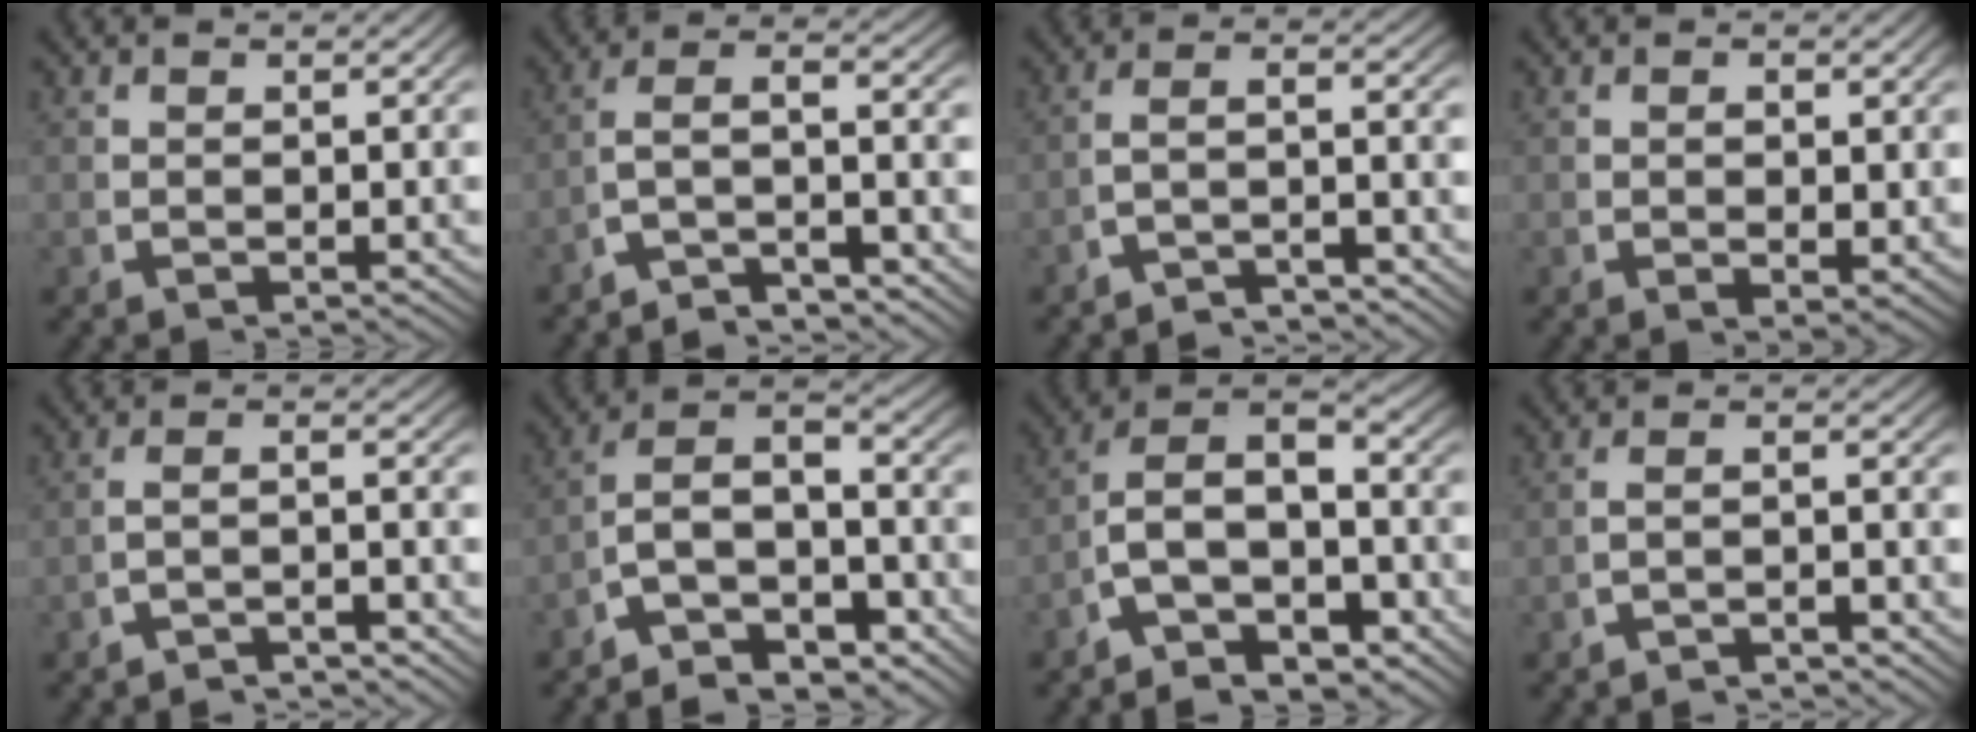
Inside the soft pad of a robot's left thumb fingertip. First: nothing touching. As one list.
[{"total": 6.5, "force": [-2.6, 3.6, 4.8], "torque": [-0.090, -0.020, -0.041]}, {"total": 4.0, "force": [-2.8, 1.3, 2.6], "torque": [-0.045, -0.013, -0.041]}, {"total": 1.6, "force": [0.4, 0.9, 1.3], "torque": [-0.023, -0.009, 0.012]}, {"total": 3.3, "force": [-2.8, 0.6, 1.7], "torque": [-0.032, -0.011, -0.042]}, {"total": 10.3, "force": [-3.6, 6.9, 6.7], "torque": [-0.124, -0.040, -0.058]}, {"total": 10.9, "force": [-2.6, 7.6, 7.3], "torque": [-0.142, -0.040, -0.041]}, {"total": 3.0, "force": [-2.7, 0.4, 1.2], "torque": [-0.023, -0.009, -0.042]}]